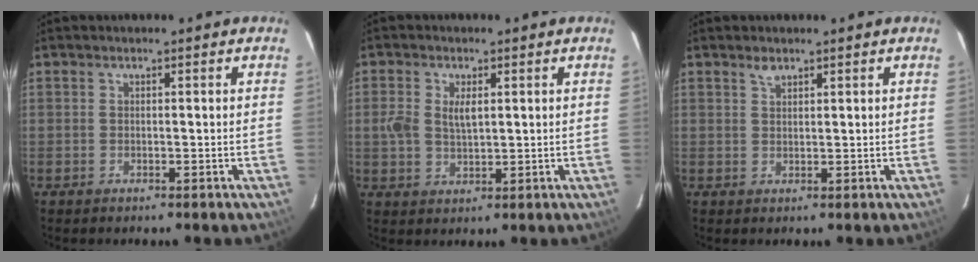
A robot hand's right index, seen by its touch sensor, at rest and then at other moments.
{"total": 4.6, "force": [0.9, 2.5, 3.8], "torque": [-0.078, 0.004, 0.017]}
{"total": 1.5, "force": [1.2, 0.6, 0.6], "torque": [-0.010, 0.002, 0.021]}